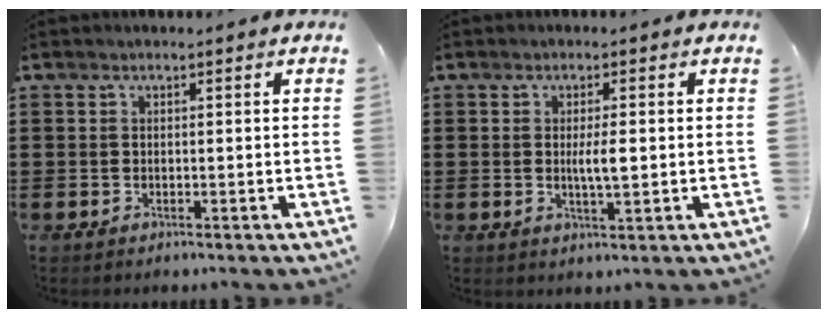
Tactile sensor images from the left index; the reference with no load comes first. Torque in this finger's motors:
{"motor_torque": [1.01, 0.13, 0.12, 0.05]}